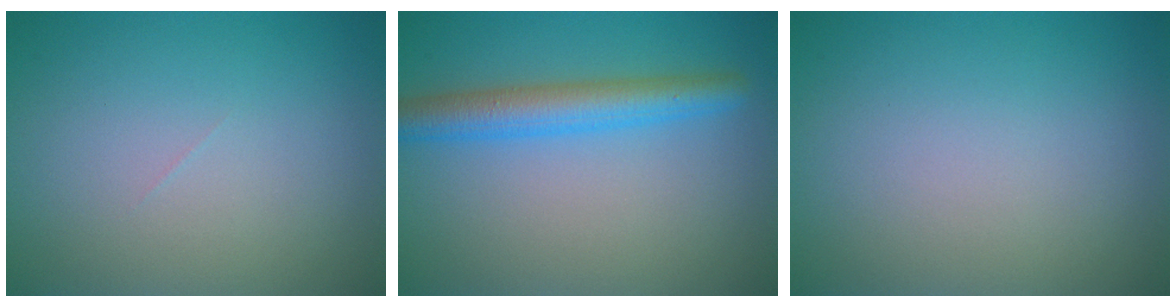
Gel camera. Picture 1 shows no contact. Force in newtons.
{"total": 4.4, "press": 4.4, "slide": 0.2}
{"total": 0.0}